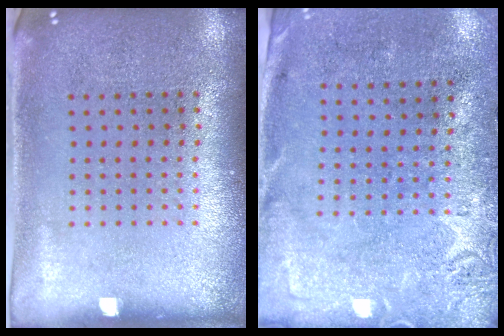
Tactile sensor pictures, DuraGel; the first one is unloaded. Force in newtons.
{"total": 2.8, "press": 2.2, "slide": 1.8}